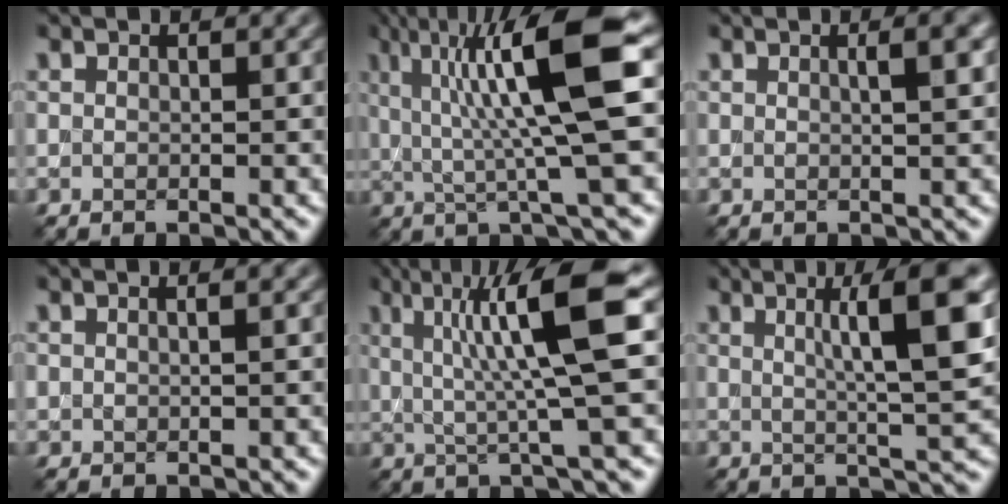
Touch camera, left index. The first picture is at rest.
{"total": 10.8, "force": [2.3, 2.1, 10.3], "torque": [-0.159, 0.002, 0.043]}
{"total": 2.2, "force": [0.6, 0.5, 2.0], "torque": [-0.017, 0.004, 0.001]}
{"total": 0.6, "force": [0.3, 0.2, 0.5], "torque": [-0.008, -0.002, 0.003]}
{"total": 8.7, "force": [1.8, 1.3, 8.4], "torque": [-0.123, 0.003, 0.031]}
{"total": 7.6, "force": [1.9, 1.1, 7.3], "torque": [-0.088, 0.008, 0.029]}